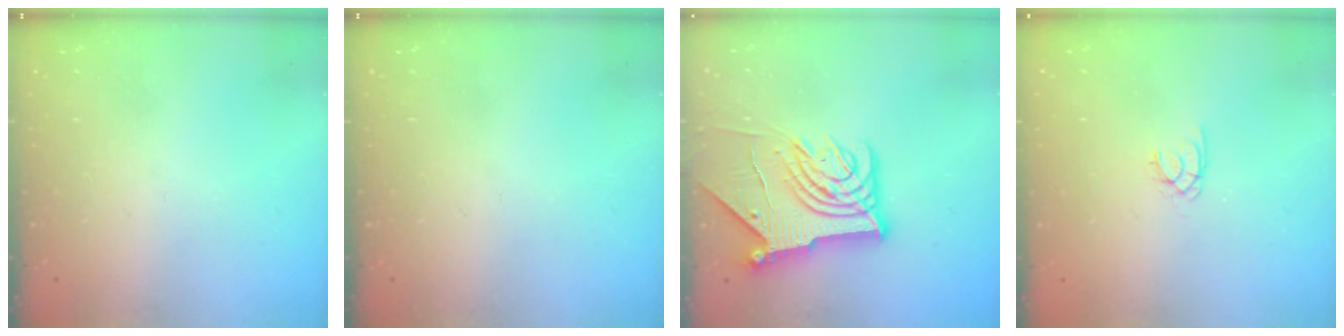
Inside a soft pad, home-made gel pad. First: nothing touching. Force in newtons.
{"total": 0.0}
{"total": 12.0, "press": 11.9, "slide": 1.5}
{"total": 1.5, "press": 1.4, "slide": 0.2}